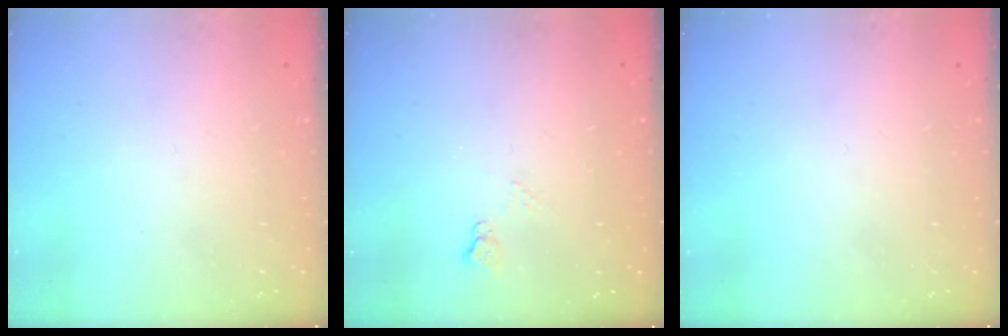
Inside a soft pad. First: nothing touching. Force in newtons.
{"total": 4.9, "press": 4.8, "slide": 0.6}
{"total": 0.0}